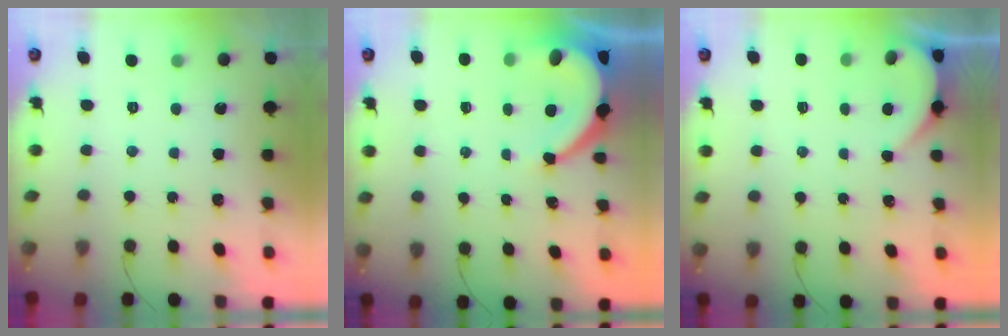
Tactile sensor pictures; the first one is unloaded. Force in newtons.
{"total": 6.9, "press": 6.9, "slide": 0.8}
{"total": 1.3, "press": 1.3, "slide": 0.1}